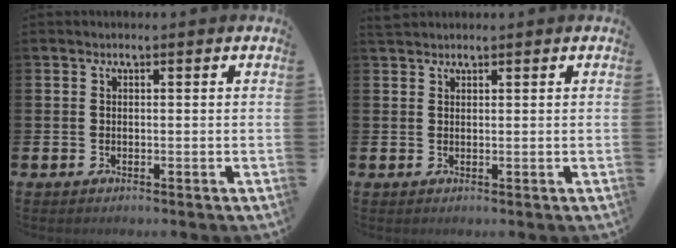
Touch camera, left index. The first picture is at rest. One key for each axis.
{"total": 1.4, "fx": 1.3, "fy": 0.4, "fz": 0.1, "tx": 0.006, "ty": -0.001, "tz": 0.023}